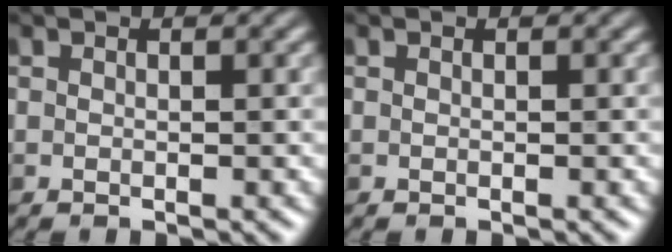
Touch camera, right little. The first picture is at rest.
{"total": 0.0}